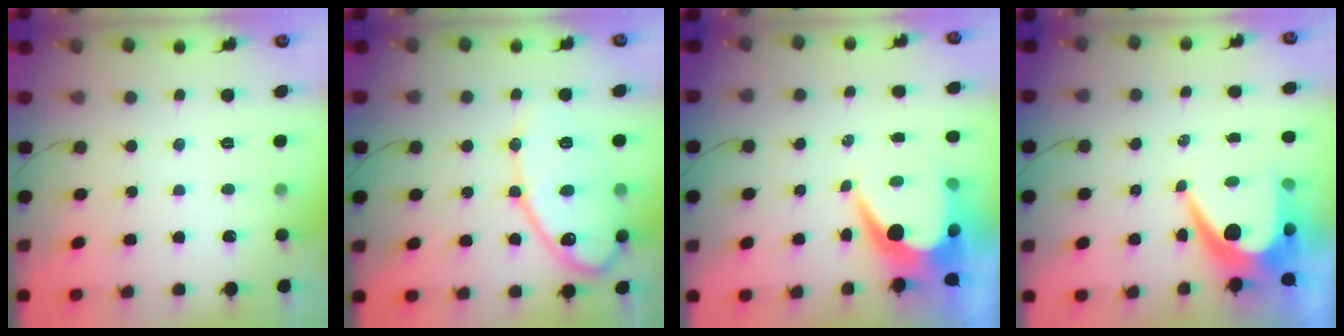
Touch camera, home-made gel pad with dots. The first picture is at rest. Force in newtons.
{"total": 13.6, "press": 13.5, "slide": 1.2}
{"total": 9.9, "press": 9.9, "slide": 0.8}
{"total": 11.2, "press": 11.2, "slide": 0.6}